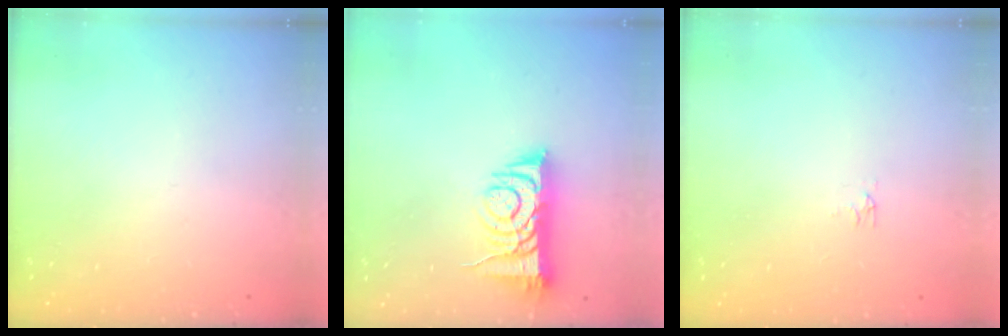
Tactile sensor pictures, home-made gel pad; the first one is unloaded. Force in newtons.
{"total": 8.4, "press": 8.3, "slide": 0.9}
{"total": 2.9, "press": 2.9, "slide": 0.5}